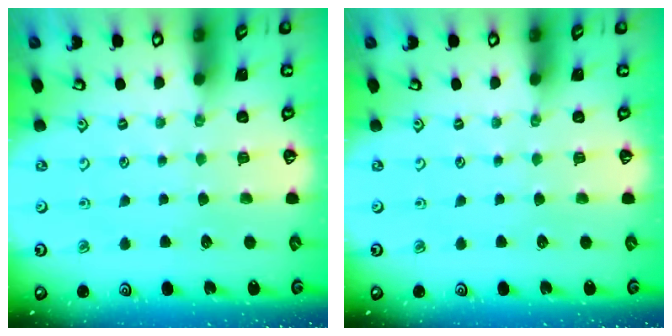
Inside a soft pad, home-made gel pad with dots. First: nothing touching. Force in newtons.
{"total": 0.0}